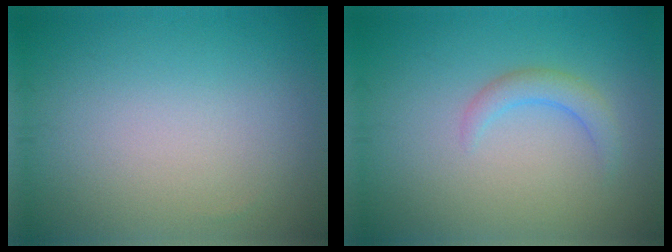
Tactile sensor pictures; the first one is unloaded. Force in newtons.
{"total": 1.9, "press": 1.9, "slide": 0.3}